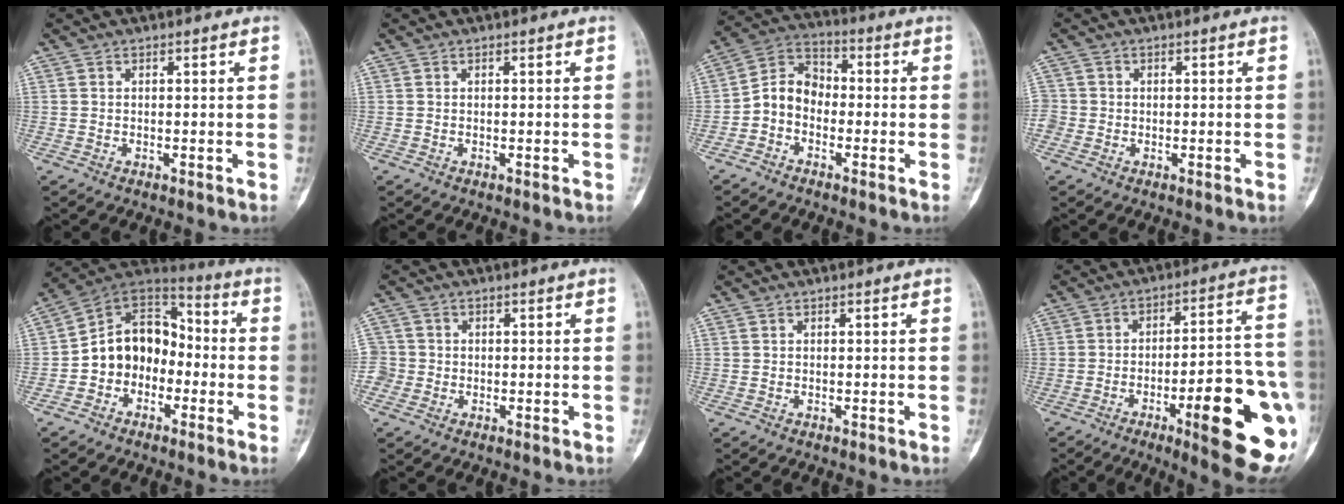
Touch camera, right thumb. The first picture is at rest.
{"total": 0.0}
{"total": 7.6, "force": [-2.1, 6.1, 4.0], "torque": [-0.054, 0.040, -0.055]}
{"total": 2.4, "force": [-0.8, 2.2, 0.5], "torque": [-0.003, 0.008, -0.019]}
{"total": 13.3, "force": [-2.7, 10.5, 7.6], "torque": [-0.092, 0.059, -0.062]}
{"total": 3.1, "force": [-0.9, 2.9, 0.3], "torque": [0.007, 0.011, -0.024]}
{"total": 0.0}
{"total": 21.5, "force": [-7.6, 4.9, 19.5], "torque": [-0.210, 0.021, -0.093]}